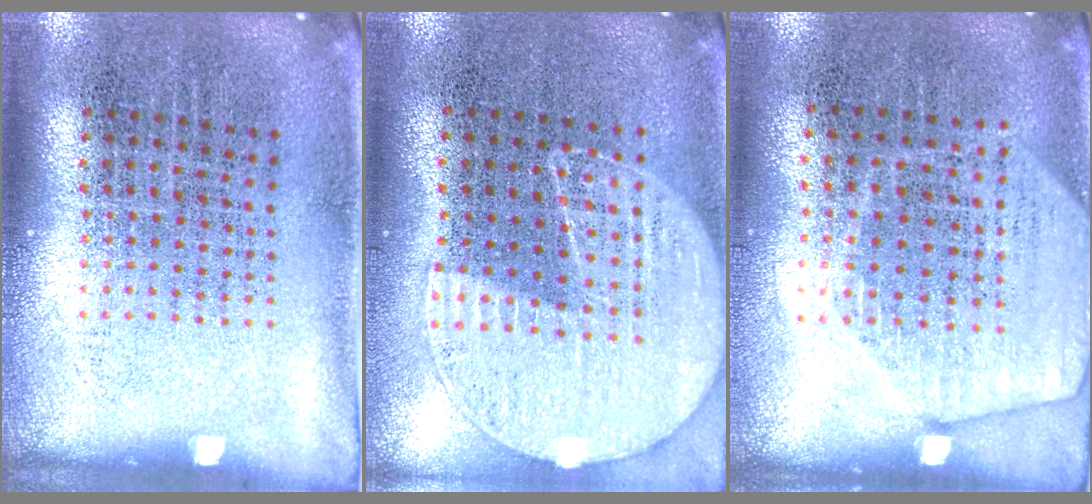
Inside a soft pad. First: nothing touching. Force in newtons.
{"total": 1.1, "press": 1.1, "slide": 0.4}
{"total": 1.7, "press": 1.6, "slide": 0.7}